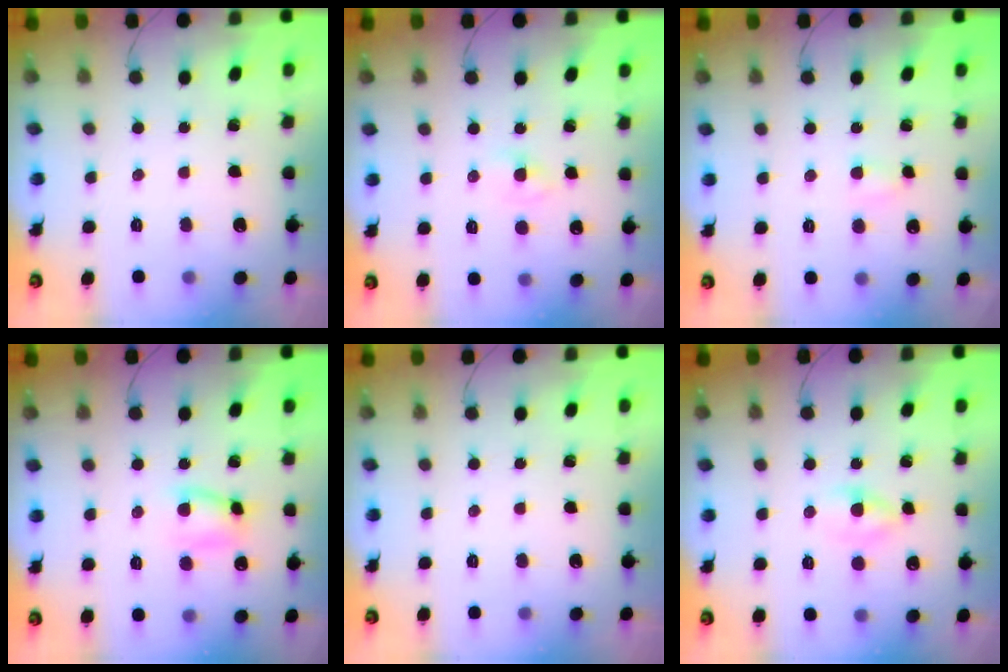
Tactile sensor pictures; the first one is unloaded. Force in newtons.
{"total": 0.7, "press": 0.6, "slide": 0.5}
{"total": 2.6, "press": 2.5, "slide": 0.8}
{"total": 6.3, "press": 6.3, "slide": 0.6}
{"total": 0.0}
{"total": 2.4, "press": 2.1, "slide": 1.2}